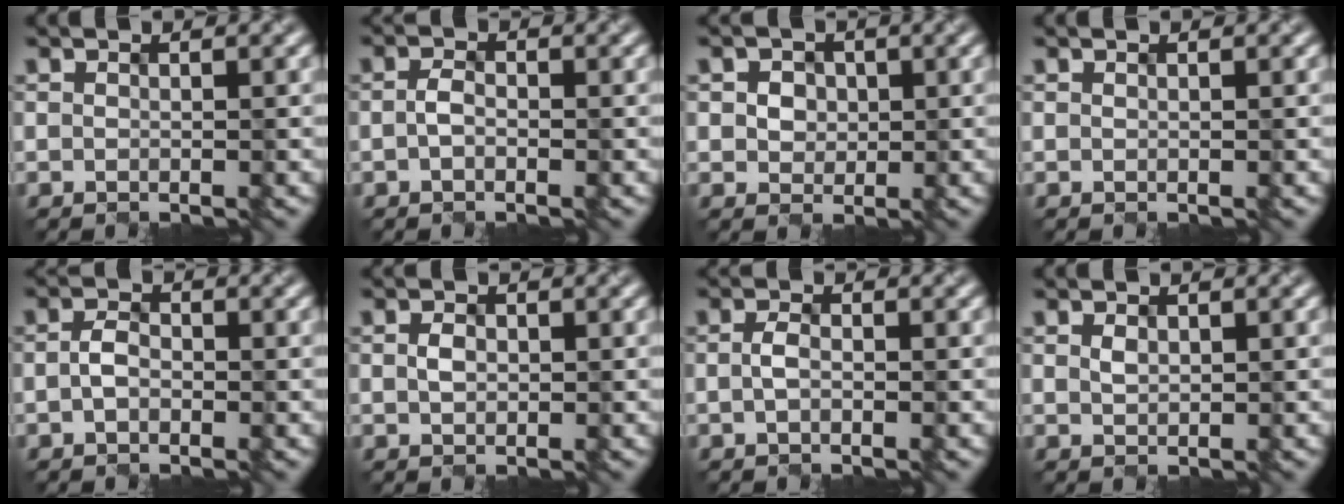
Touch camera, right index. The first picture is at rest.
{"total": 1.3, "force": [-0.6, 0.8, 0.8], "torque": [-0.021, 0.001, -0.010]}
{"total": 2.9, "force": [1.1, 2.4, 1.2], "torque": [-0.030, 0.017, 0.011]}
{"total": 0.0}
{"total": 1.7, "force": [-0.6, 1.2, 1.1], "torque": [-0.025, 0.001, -0.010]}
{"total": 0.8, "force": [-0.2, 0.7, 0.4], "torque": [-0.013, -0.001, 0.003]}
{"total": 1.1, "force": [-0.4, 0.5, 0.8], "torque": [-0.023, -0.001, -0.005]}
{"total": 0.0}